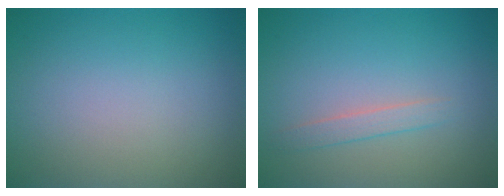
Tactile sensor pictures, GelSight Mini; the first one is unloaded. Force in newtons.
{"total": 1.3, "press": 1.3, "slide": 0.1}